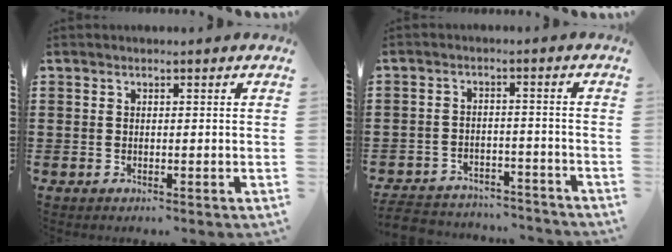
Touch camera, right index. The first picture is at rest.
{"total": 4.5, "force": [-4.4, 0.7, 0.6], "torque": [-0.018, 0.004, -0.092]}